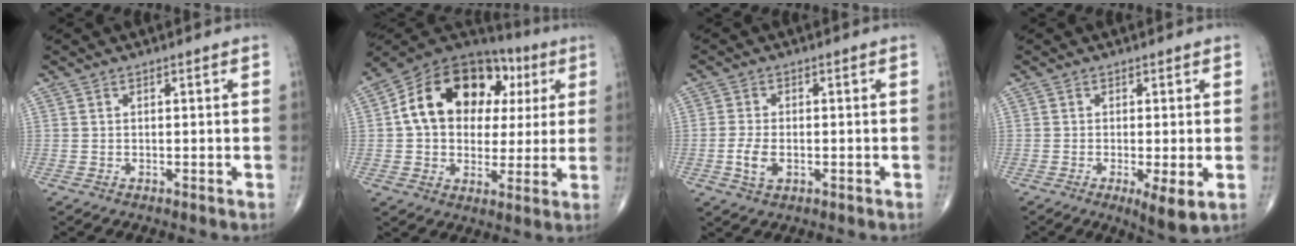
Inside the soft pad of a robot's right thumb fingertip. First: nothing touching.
{"total": 20.8, "force": [4.6, 14.5, 14.2], "torque": [-0.195, 0.027, 0.068]}
{"total": 4.2, "force": [-1.0, 2.4, 3.3], "torque": [-0.069, 0.000, -0.019]}
{"total": 5.3, "force": [-1.4, 1.1, 5.0], "torque": [-0.086, -0.019, -0.025]}